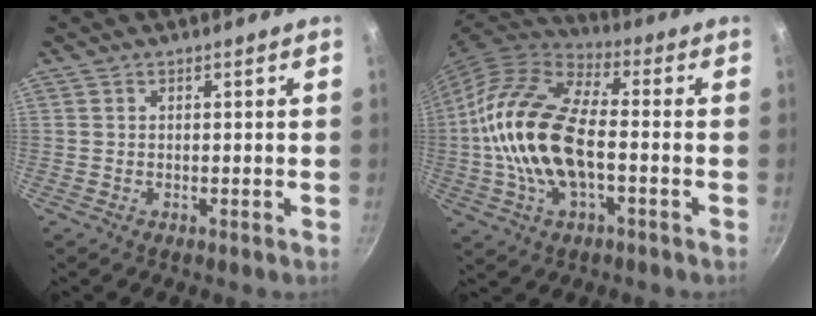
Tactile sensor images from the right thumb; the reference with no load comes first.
{"total": 19.2, "force": [-2.1, 9.7, 16.5], "torque": [-0.308, 0.034, -0.053]}